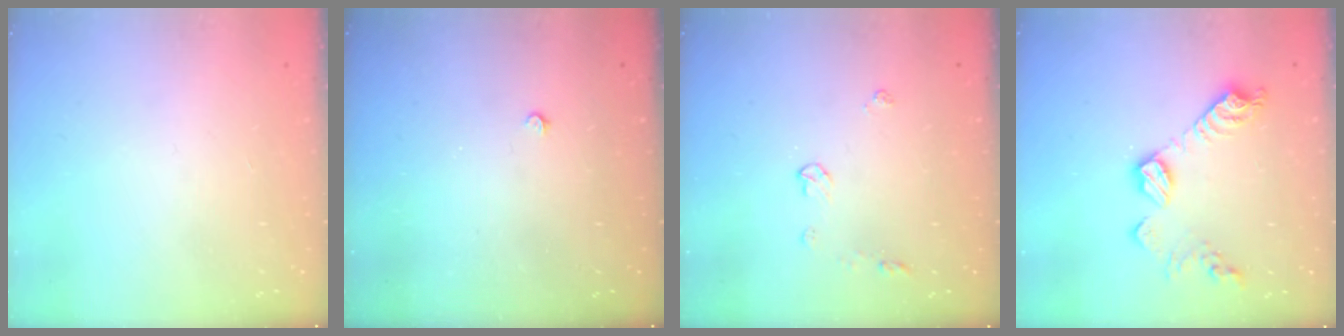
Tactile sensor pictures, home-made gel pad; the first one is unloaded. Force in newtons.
{"total": 2.3, "press": 2.3, "slide": 0.4}
{"total": 4.6, "press": 4.5, "slide": 0.7}
{"total": 12.1, "press": 12.1, "slide": 0.5}